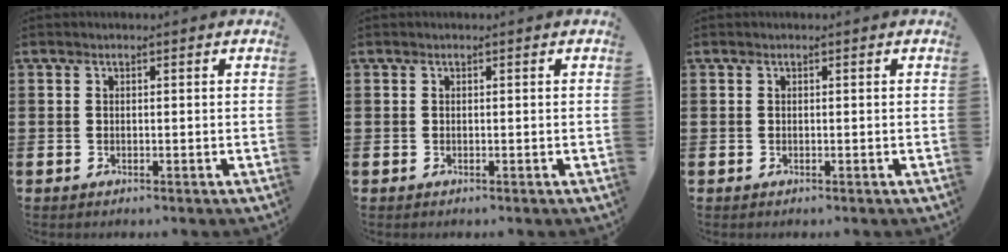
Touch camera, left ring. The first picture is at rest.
{"total": 0.0}
{"total": 0.0}